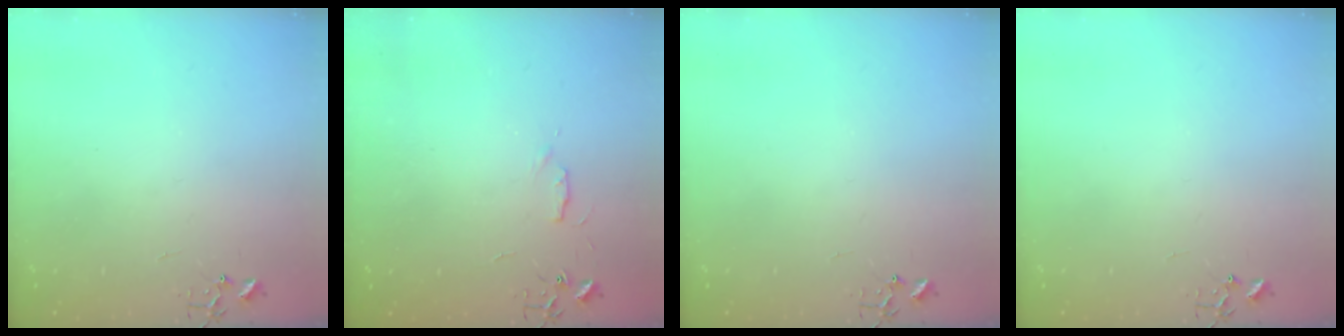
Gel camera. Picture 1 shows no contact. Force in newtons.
{"total": 4.6, "press": 4.6, "slide": 0.7}
{"total": 0.0}
{"total": 0.0}